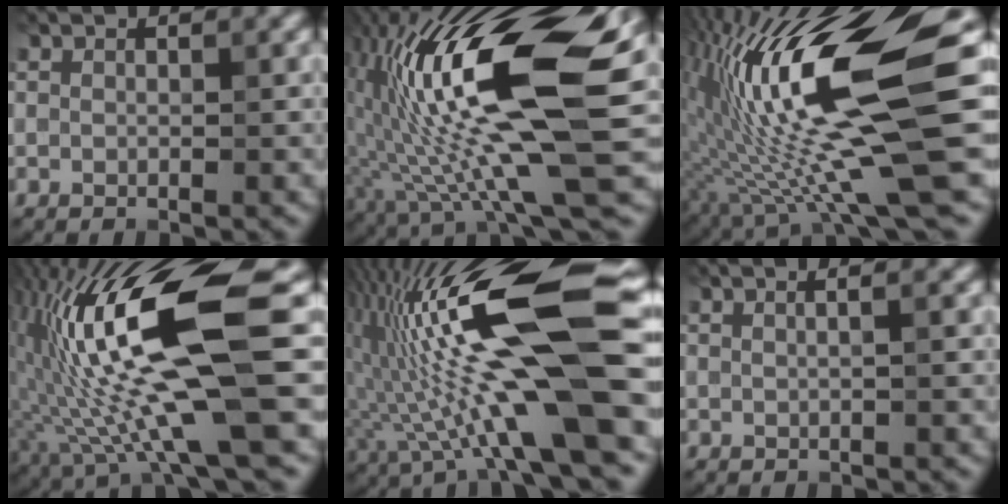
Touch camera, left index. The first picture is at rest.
{"total": 18.1, "force": [1.1, 5.0, 17.3], "torque": [-0.328, 0.011, 0.017]}
{"total": 17.4, "force": [-0.3, 3.8, 17.0], "torque": [-0.313, 0.015, -0.007]}
{"total": 16.4, "force": [0.3, 3.9, 15.9], "torque": [-0.300, 0.011, 0.010]}
{"total": 16.2, "force": [0.6, 3.0, 15.9], "torque": [-0.274, 0.027, 0.008]}
{"total": 2.7, "force": [1.0, 1.4, 2.0], "torque": [-0.003, 0.012, -0.017]}